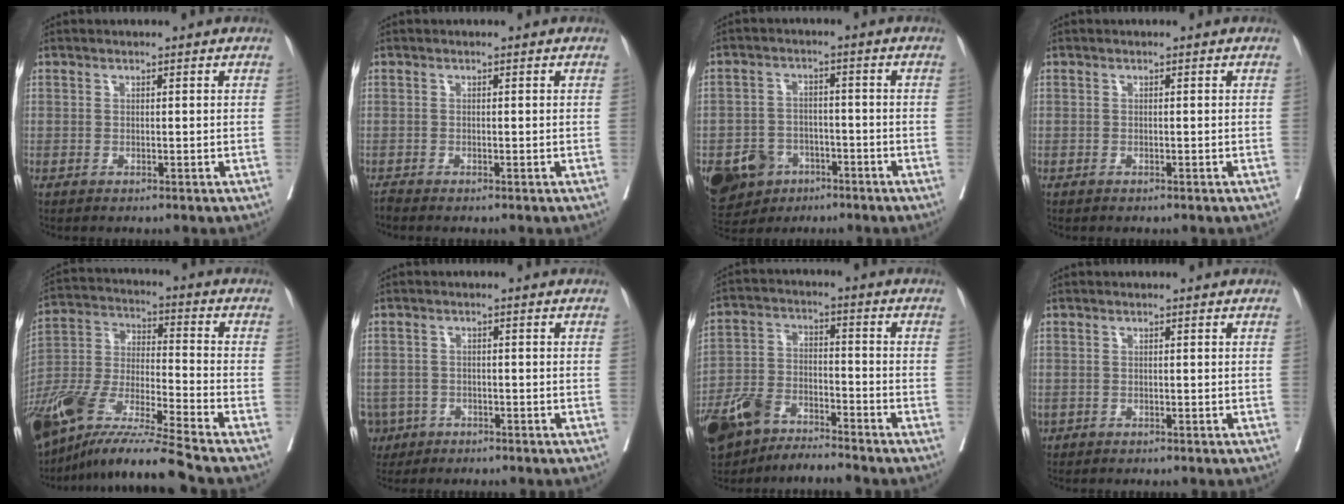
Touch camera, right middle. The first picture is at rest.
{"total": 0.6, "force": [-0.5, -0.2, 0.0], "torque": [-0.008, -0.007, -0.014]}
{"total": 11.0, "force": [-6.0, 8.1, 4.3], "torque": [-0.097, 0.003, -0.094]}
{"total": 0.0}
{"total": 19.0, "force": [-15.1, 0.0, 11.4], "torque": [-0.263, -0.034, -0.290]}
{"total": 6.2, "force": [-3.4, 5.1, 0.9], "torque": [-0.033, 0.003, -0.054]}
{"total": 11.4, "force": [-9.2, 4.1, 5.4], "torque": [-0.111, -0.002, -0.171]}
{"total": 0.5, "force": [-0.2, 0.5, 0.1], "torque": [-0.008, 0.002, -0.001]}